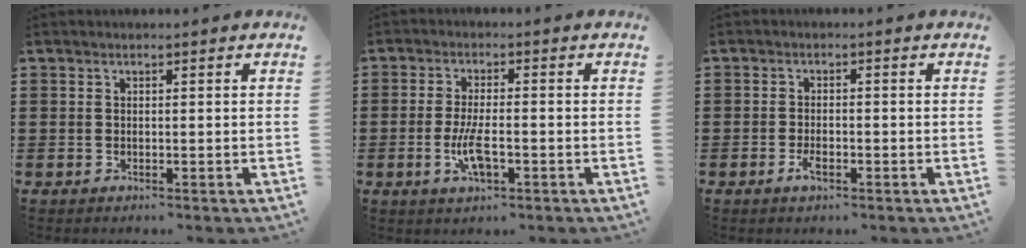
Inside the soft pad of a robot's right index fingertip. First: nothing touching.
{"total": 5.6, "force": [-1.7, 1.6, 5.1], "torque": [-0.112, -0.007, -0.035]}
{"total": 2.3, "force": [-1.1, 0.8, 1.9], "torque": [-0.042, -0.003, -0.021]}